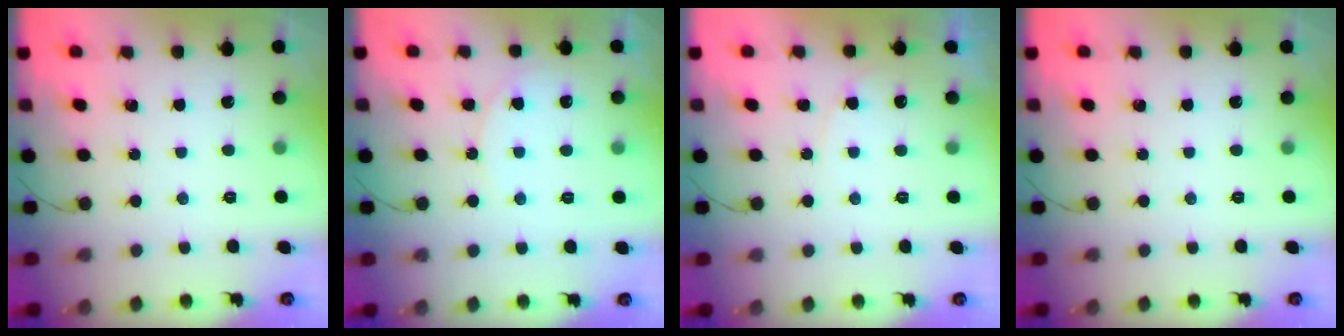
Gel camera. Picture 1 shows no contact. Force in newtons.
{"total": 5.7, "press": 5.7, "slide": 0.7}
{"total": 5.6, "press": 5.5, "slide": 0.4}
{"total": 0.0}